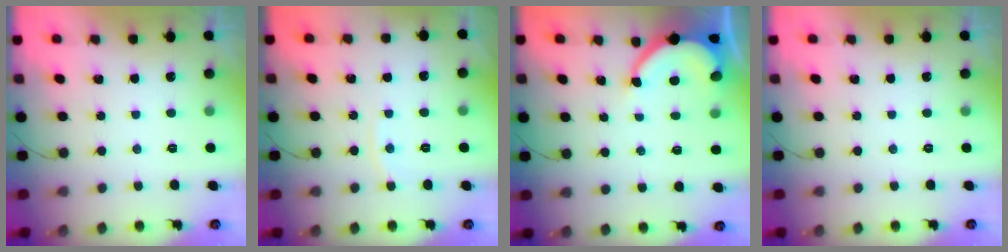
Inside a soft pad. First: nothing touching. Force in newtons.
{"total": 3.0, "press": 3.0, "slide": 0.4}
{"total": 6.5, "press": 6.5, "slide": 0.1}
{"total": 0.0}